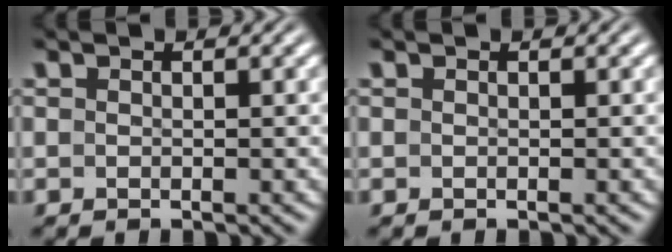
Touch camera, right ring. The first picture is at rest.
{"total": 0.0}